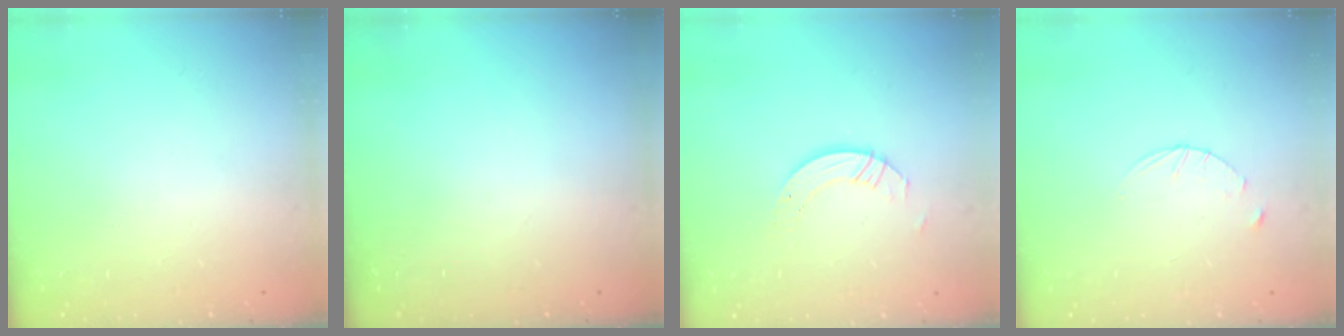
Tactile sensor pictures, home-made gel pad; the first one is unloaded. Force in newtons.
{"total": 0.0}
{"total": 4.3, "press": 4.2, "slide": 0.3}
{"total": 3.6, "press": 3.5, "slide": 0.4}